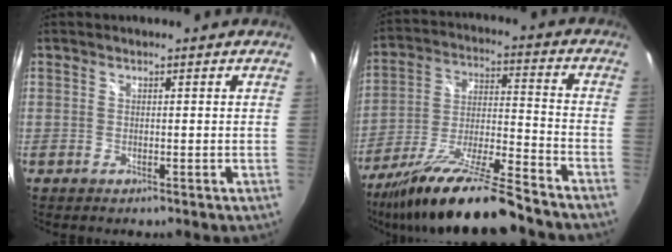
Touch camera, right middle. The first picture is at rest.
{"total": 18.5, "force": [-15.0, 0.8, 10.8], "torque": [-0.209, -0.032, -0.261]}